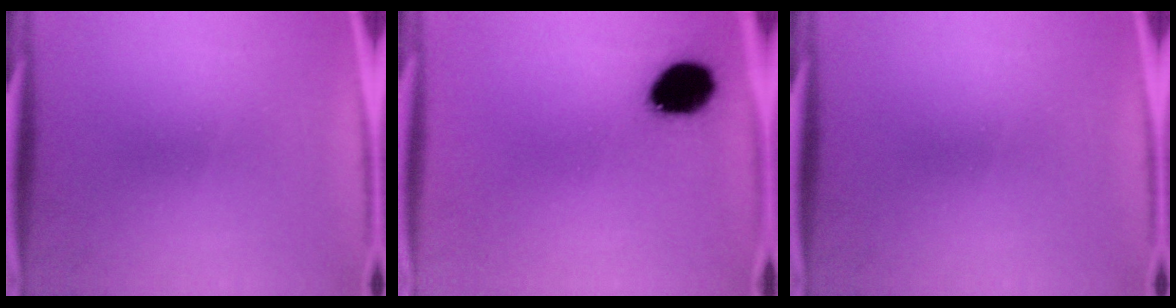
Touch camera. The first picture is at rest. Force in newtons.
{"total": 13.2}
{"total": 0.0}